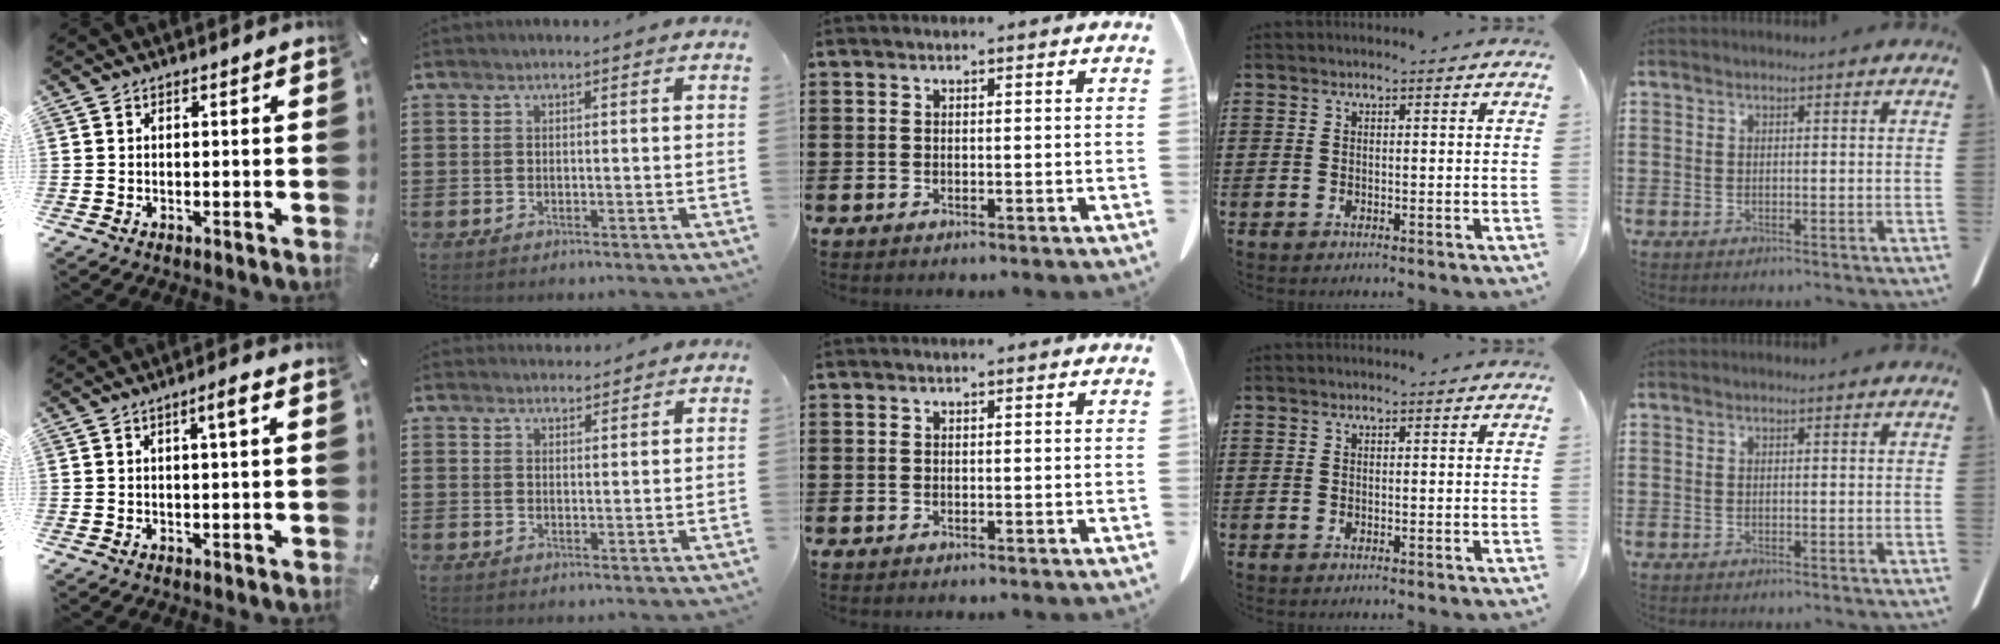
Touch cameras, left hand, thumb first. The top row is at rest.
{"thumb": {"total": 3.2, "force": [0.6, 0.1, 3.1], "torque": [-0.053, -0.002, 0.007]}, "index": {"total": 1.9, "force": [1.9, 0.5, -0.1], "torque": [-0.002, 0.000, 0.037]}}